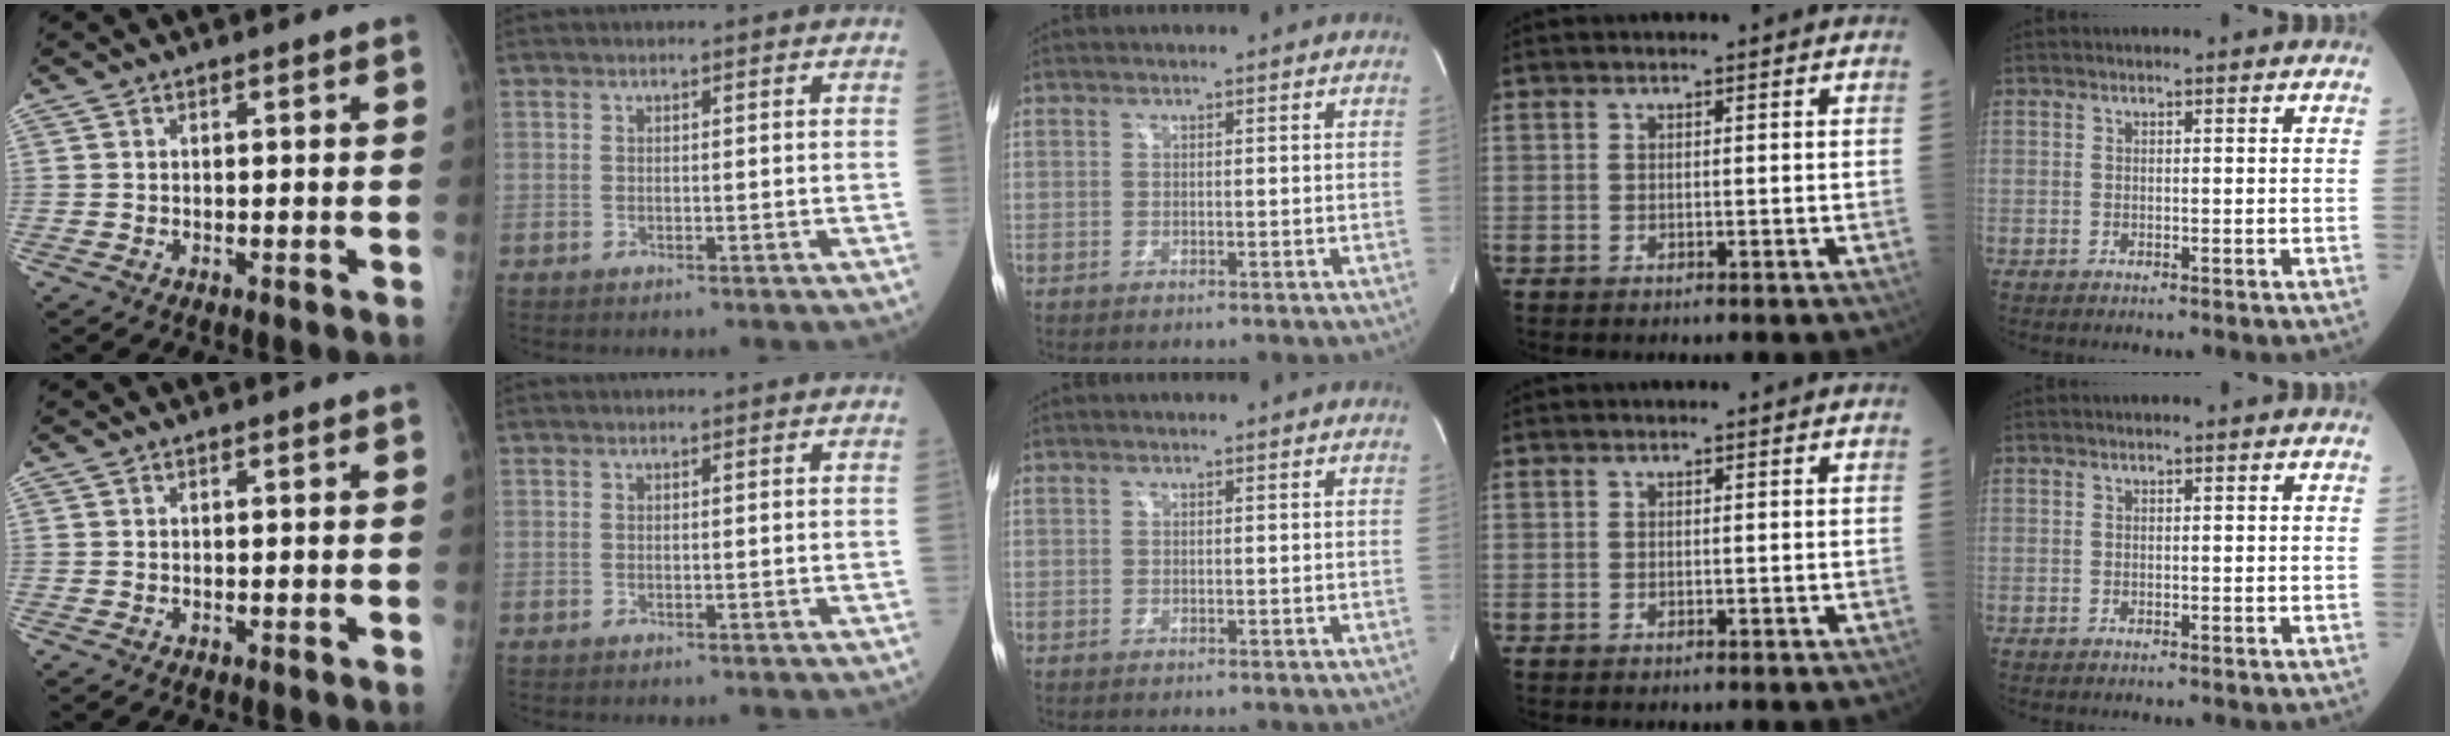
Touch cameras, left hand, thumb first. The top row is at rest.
{}